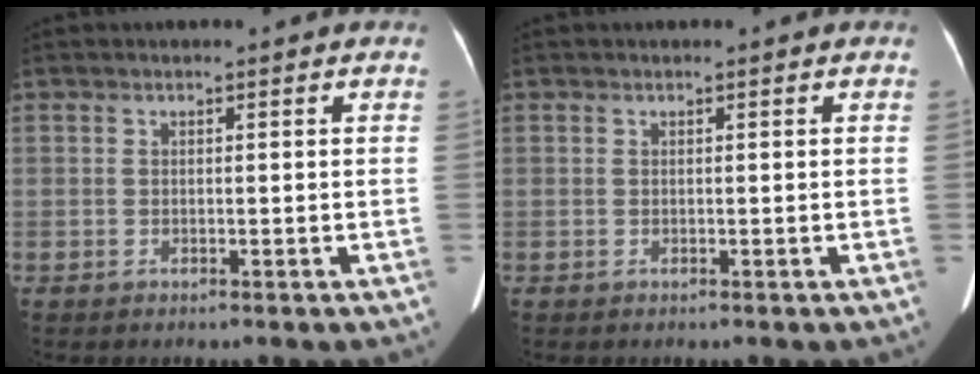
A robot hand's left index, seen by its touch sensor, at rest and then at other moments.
{"total": 0.0}